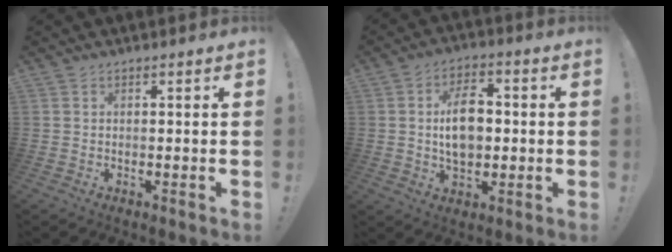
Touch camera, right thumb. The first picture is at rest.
{"total": 11.3, "force": [0.4, 7.5, 8.5], "torque": [-0.135, 0.005, 0.006]}